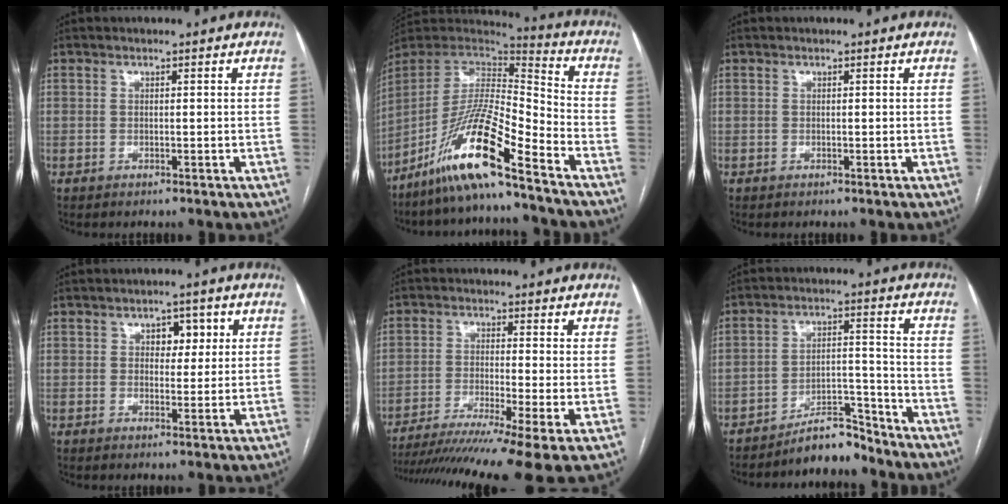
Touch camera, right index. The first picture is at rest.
{"total": 15.7, "force": [-10.7, 0.8, 11.5], "torque": [-0.221, -0.008, -0.199]}
{"total": 0.0}
{"total": 4.1, "force": [1.3, 2.5, 2.9], "torque": [-0.032, 0.011, 0.020]}
{"total": 15.3, "force": [-11.3, -1.0, 10.2], "torque": [-0.149, -0.033, -0.181]}
{"total": 6.6, "force": [-6.2, 1.5, 1.7], "torque": [-0.020, 0.025, -0.106]}